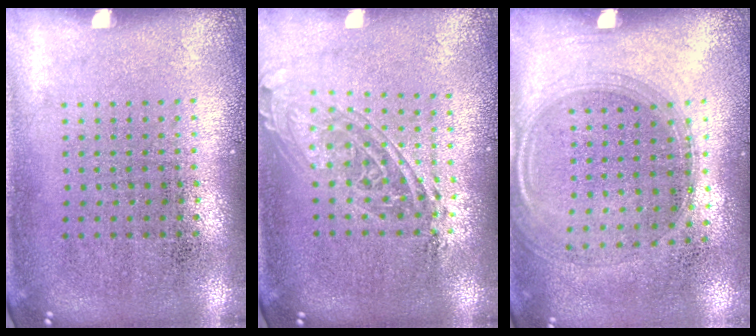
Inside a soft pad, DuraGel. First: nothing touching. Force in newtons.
{"total": 1.7, "press": 1.4, "slide": 0.9}
{"total": 1.4, "press": 1.2, "slide": 0.6}